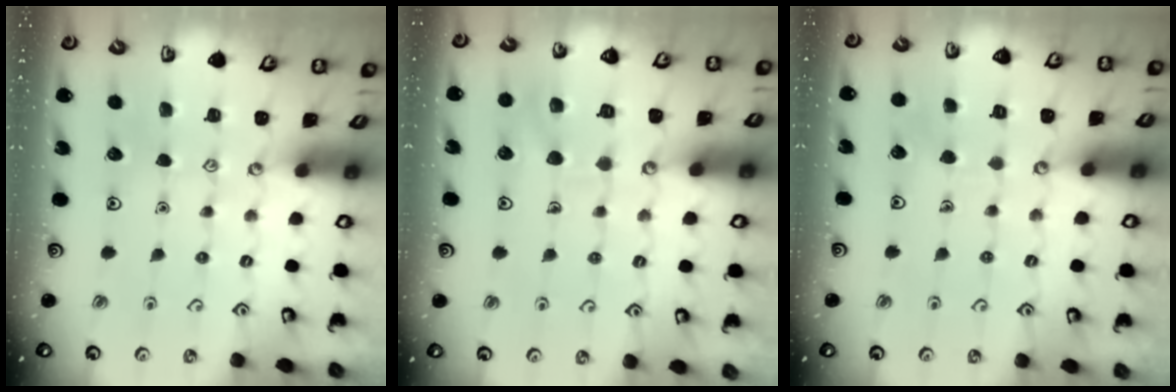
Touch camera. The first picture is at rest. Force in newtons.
{"total": 8.8, "press": 8.7, "slide": 0.7}
{"total": 3.6, "press": 3.5, "slide": 0.3}